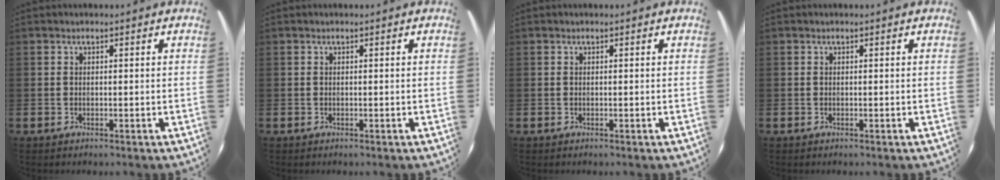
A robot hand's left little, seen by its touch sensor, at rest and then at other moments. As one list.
[{"total": 0.0}, {"total": 0.0}, {"total": 0.0}]